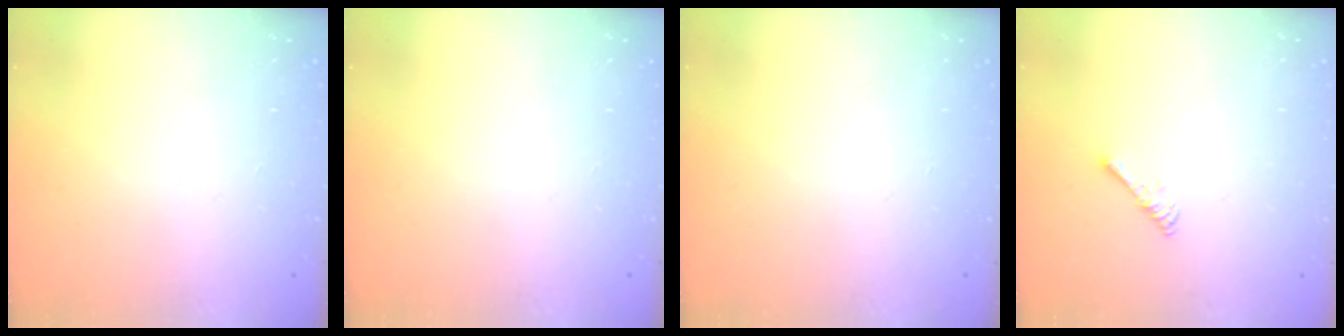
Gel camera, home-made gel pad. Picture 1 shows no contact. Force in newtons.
{"total": 0.0}
{"total": 0.0}
{"total": 2.4, "press": 2.4, "slide": 0.4}